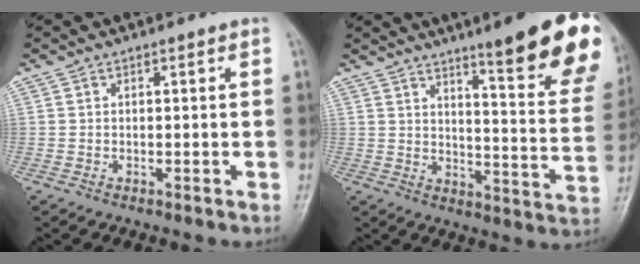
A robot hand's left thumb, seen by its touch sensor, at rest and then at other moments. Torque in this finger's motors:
{"motor_torque": [2.70, 1.35, 1.66, -1.11, 0.38]}